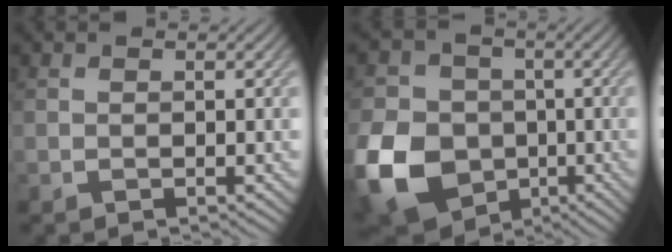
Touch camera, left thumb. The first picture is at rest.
{"total": 14.5, "force": [-4.3, 11.7, 7.4], "torque": [-0.218, -0.042, -0.082]}